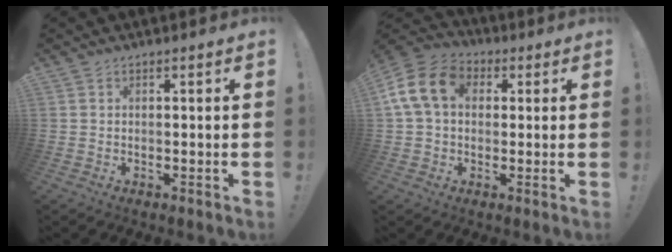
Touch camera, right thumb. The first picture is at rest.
{"total": 14.3, "force": [3.2, 10.6, 8.9], "torque": [-0.157, 0.011, 0.067]}